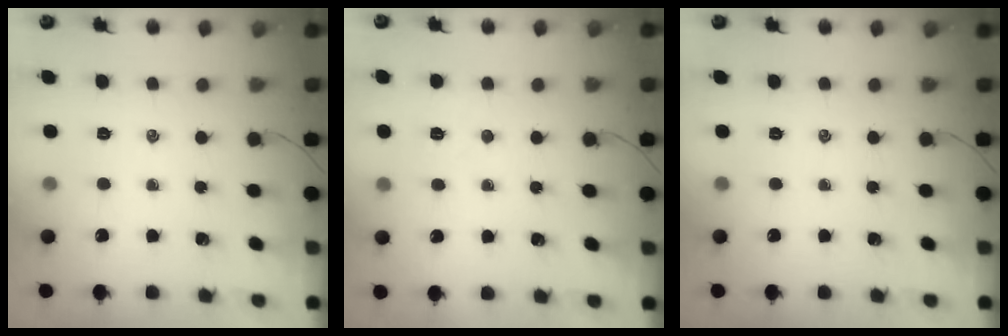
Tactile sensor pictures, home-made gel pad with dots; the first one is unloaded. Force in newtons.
{"total": 2.4, "press": 2.3, "slide": 0.8}
{"total": 0.0}